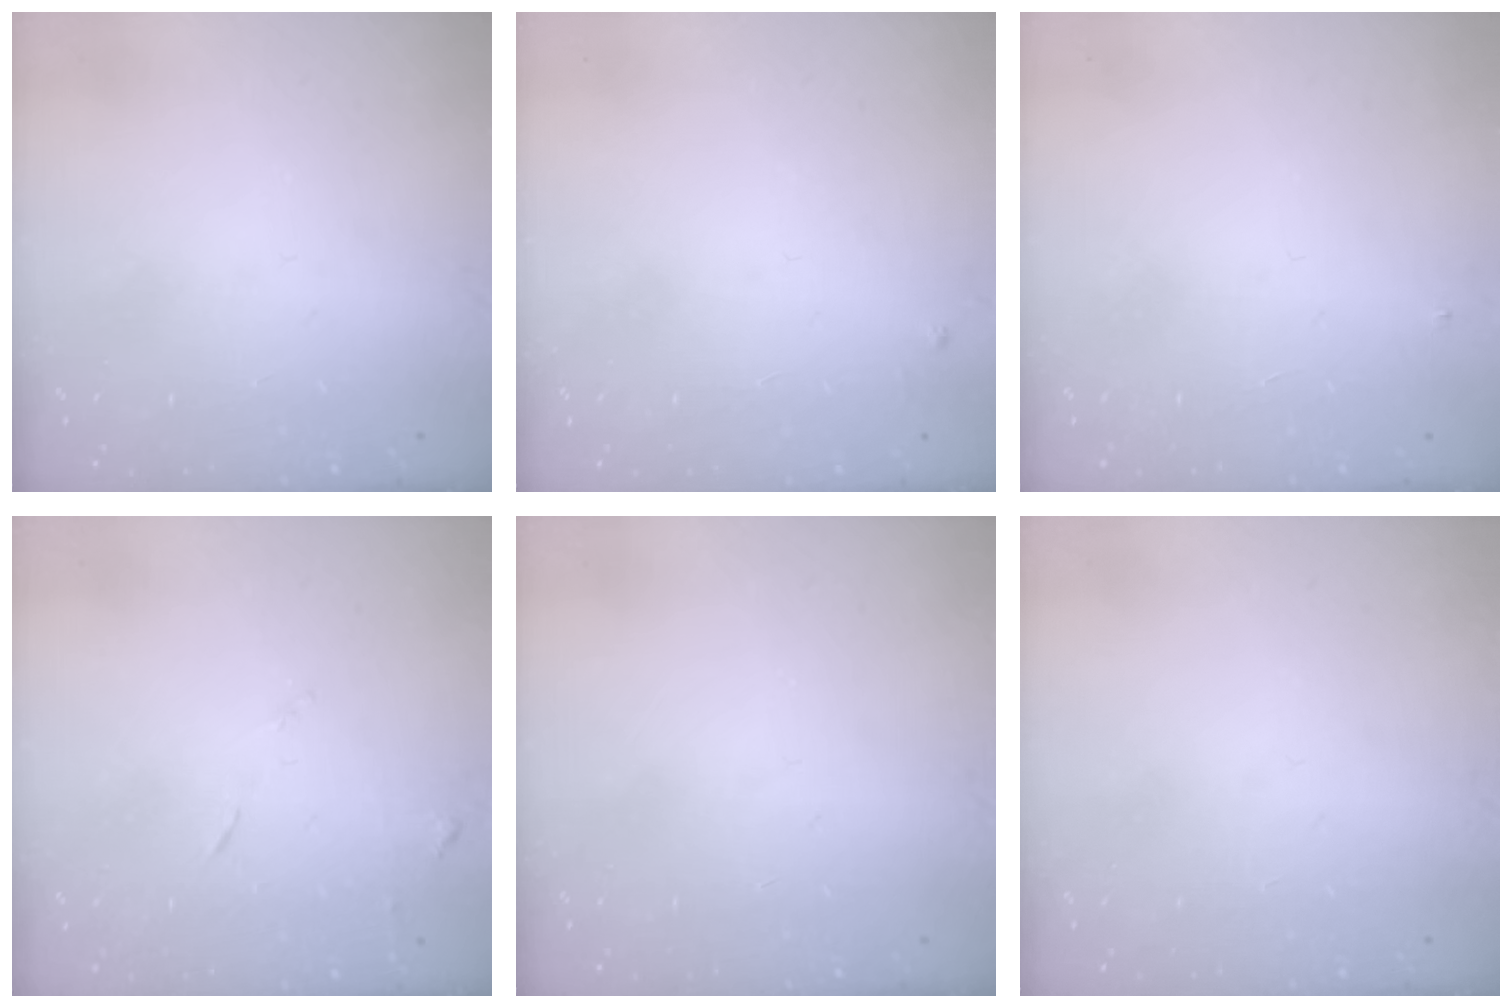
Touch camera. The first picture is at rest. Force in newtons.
{"total": 3.1, "press": 3.1, "slide": 0.5}
{"total": 3.0, "press": 2.9, "slide": 0.4}
{"total": 5.3, "press": 5.2, "slide": 0.7}
{"total": 0.0}
{"total": 0.0}